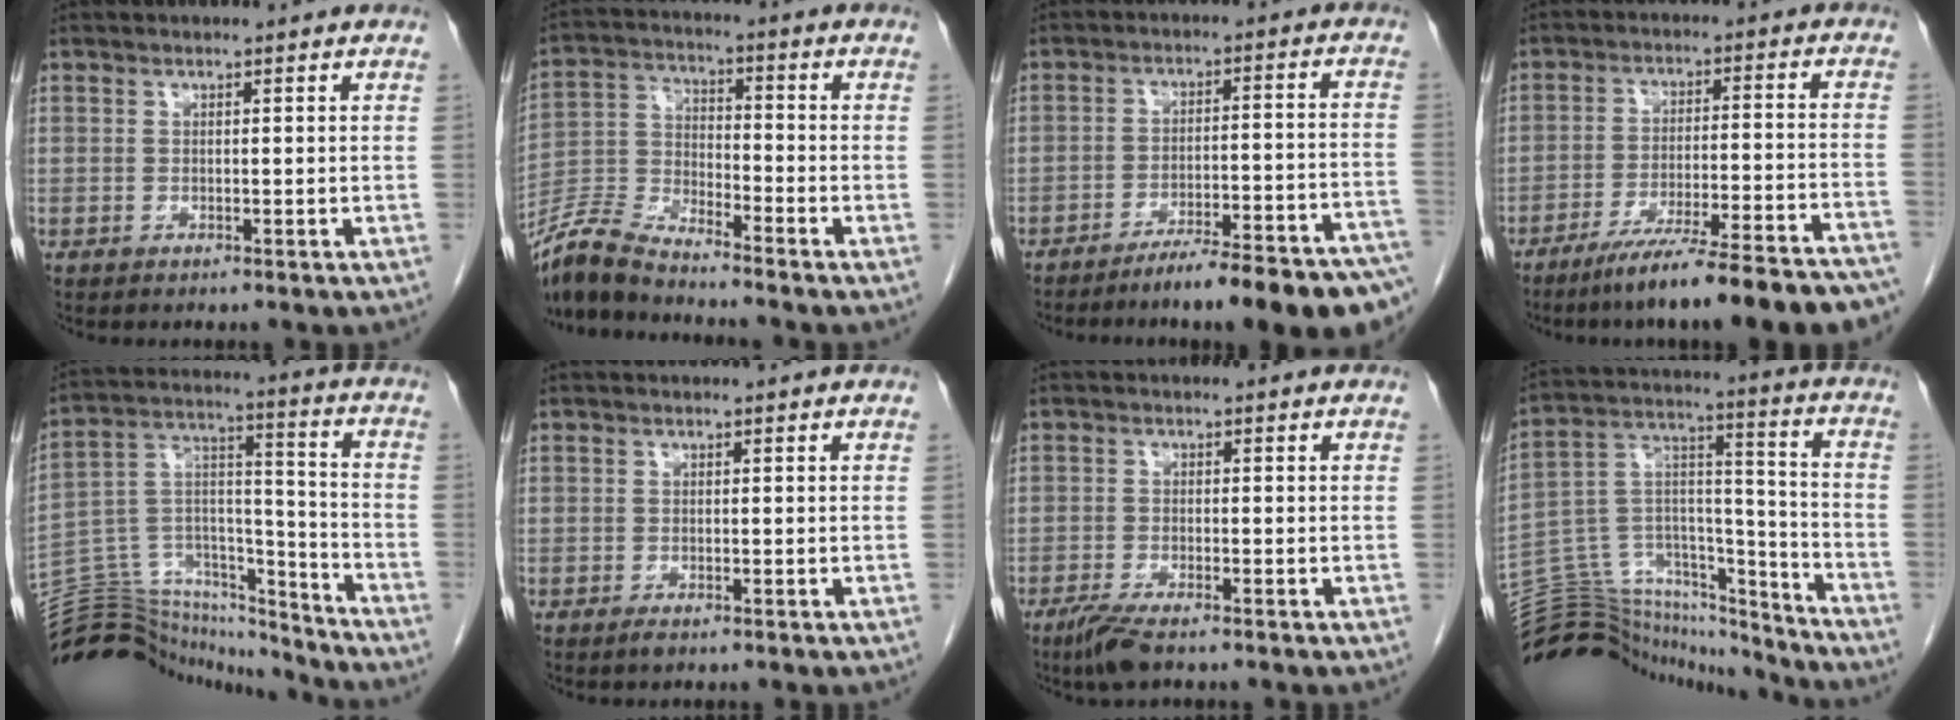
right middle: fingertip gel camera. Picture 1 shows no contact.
{"total": 8.4, "force": [-8.0, 0.6, 2.5], "torque": [-0.062, -0.006, -0.161]}
{"total": 16.9, "force": [-14.1, 0.3, 9.4], "torque": [-0.076, 0.013, -0.197]}
{"total": 19.4, "force": [-16.4, 0.6, 10.3], "torque": [-0.109, -0.006, -0.237]}
{"total": 22.1, "force": [-21.1, 5.0, 4.4], "torque": [-0.104, 0.048, -0.339]}
{"total": 0.7, "force": [-0.6, 0.2, 0.4], "torque": [-0.011, -0.002, -0.008]}
{"total": 4.1, "force": [-3.0, 0.5, 2.7], "torque": [-0.059, -0.011, -0.057]}
{"total": 25.4, "force": [-24.0, 6.1, 5.8], "torque": [-0.140, 0.041, -0.377]}